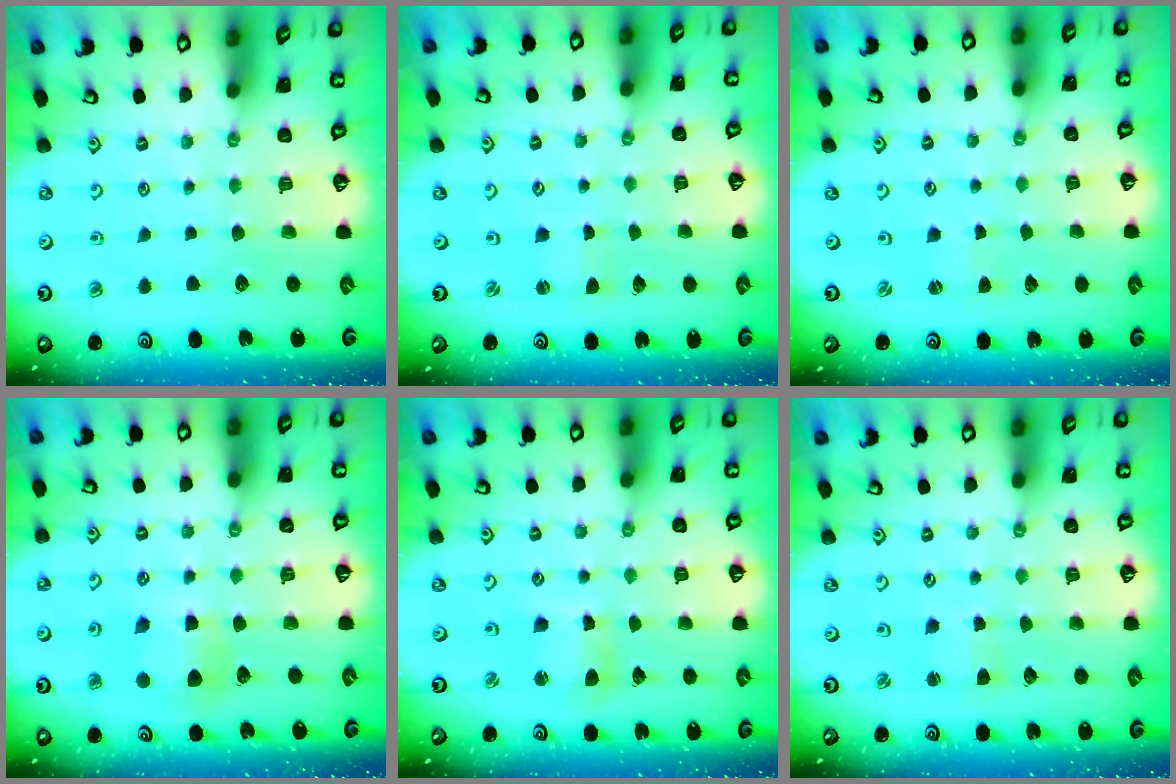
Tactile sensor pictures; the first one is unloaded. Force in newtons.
{"total": 0.7, "press": 0.7, "slide": 0.2}
{"total": 1.1, "press": 1.1, "slide": 0.3}
{"total": 6.9, "press": 6.9, "slide": 0.3}
{"total": 5.1, "press": 5.0, "slide": 0.7}
{"total": 2.9, "press": 2.9, "slide": 0.4}